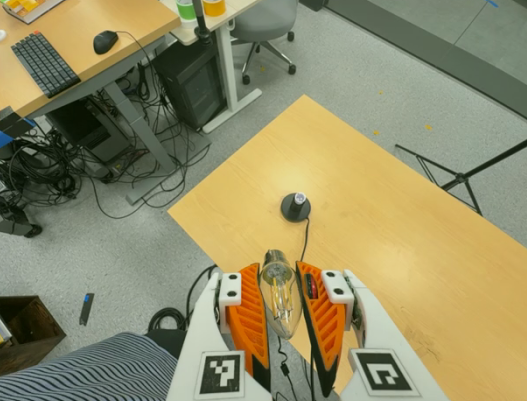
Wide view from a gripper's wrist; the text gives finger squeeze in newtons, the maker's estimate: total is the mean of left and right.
{"total": 20.5, "left": 21.7, "right": 19.4}